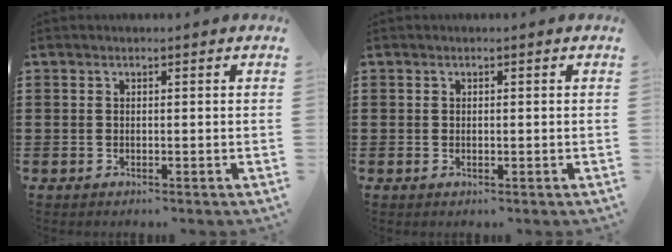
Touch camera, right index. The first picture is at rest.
{"total": 0.0}